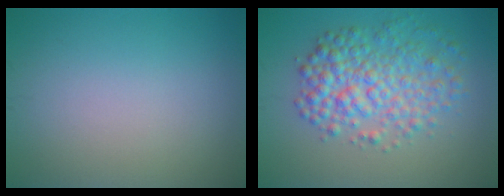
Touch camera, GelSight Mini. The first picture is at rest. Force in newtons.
{"total": 5.8, "press": 5.8, "slide": 0.1}